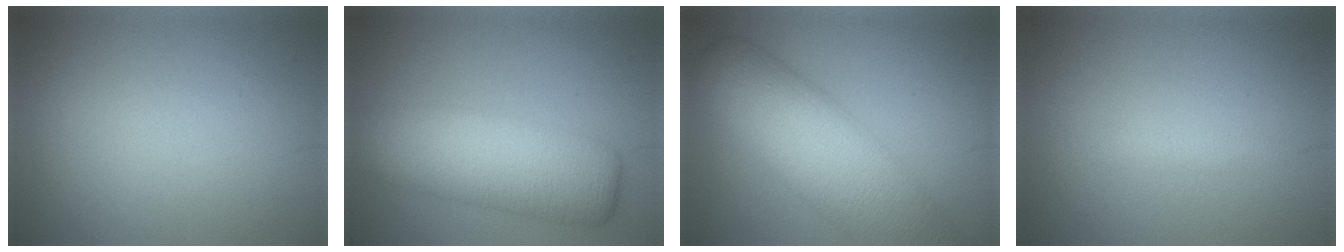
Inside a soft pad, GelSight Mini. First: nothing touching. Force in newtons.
{"total": 9.2, "press": 9.2, "slide": 0.4}
{"total": 11.0, "press": 11.0, "slide": 0.5}
{"total": 1.1, "press": 1.1, "slide": 0.1}